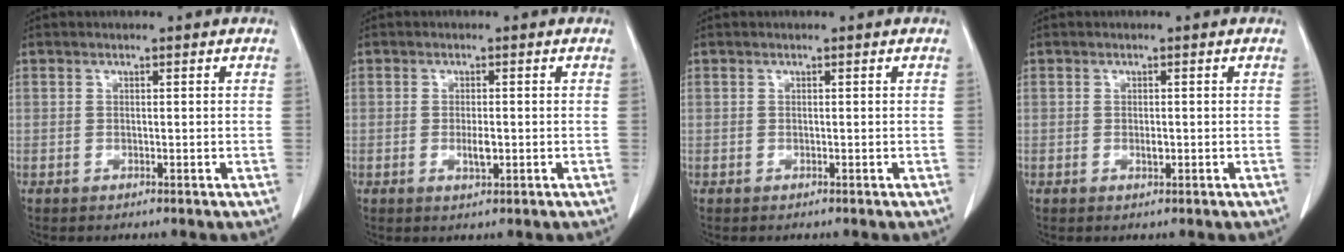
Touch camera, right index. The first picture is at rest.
{"total": 2.2, "force": [-0.4, 0.7, 2.1], "torque": [-0.040, -0.002, -0.005]}
{"total": 0.0}
{"total": 0.9, "force": [-0.2, 0.4, 0.8], "torque": [-0.015, -0.001, -0.002]}